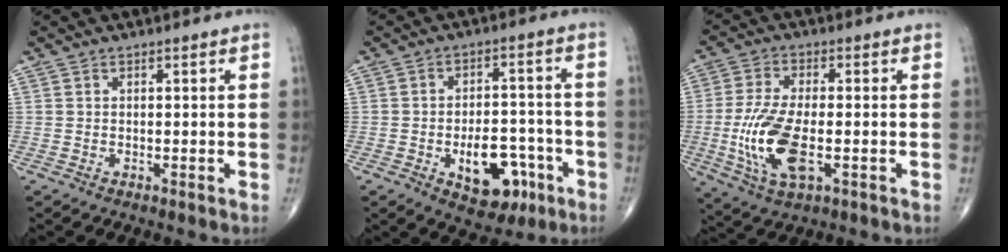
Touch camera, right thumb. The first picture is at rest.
{"total": 11.1, "force": [-4.5, 6.4, 7.8], "torque": [-0.080, 0.028, -0.055]}
{"total": 12.6, "force": [-2.6, 5.4, 11.1], "torque": [-0.240, -0.003, -0.044]}